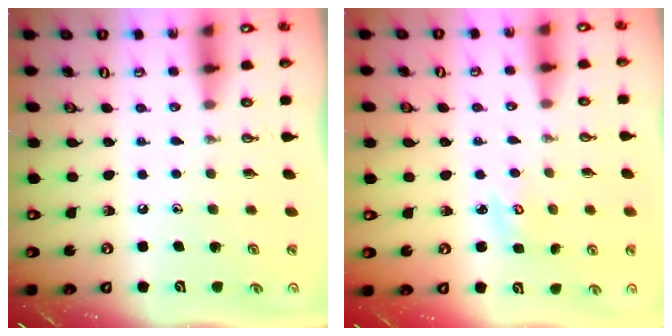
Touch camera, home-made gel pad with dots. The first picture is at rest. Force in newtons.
{"total": 2.3, "press": 2.3, "slide": 0.2}